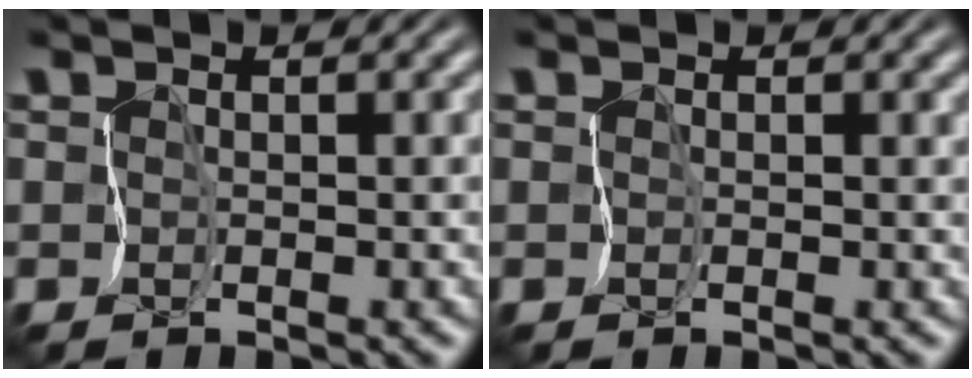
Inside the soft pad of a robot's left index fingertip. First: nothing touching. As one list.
[{"total": 0.0}]